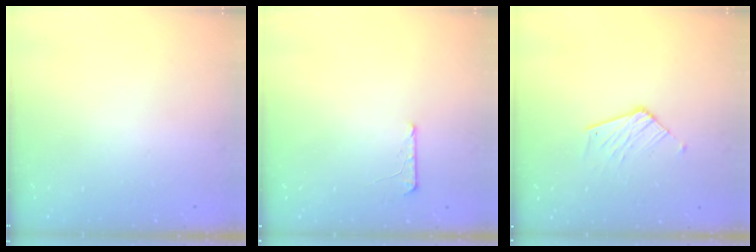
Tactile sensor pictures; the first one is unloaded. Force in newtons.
{"total": 5.3, "press": 5.2, "slide": 0.5}
{"total": 7.7, "press": 7.6, "slide": 0.5}